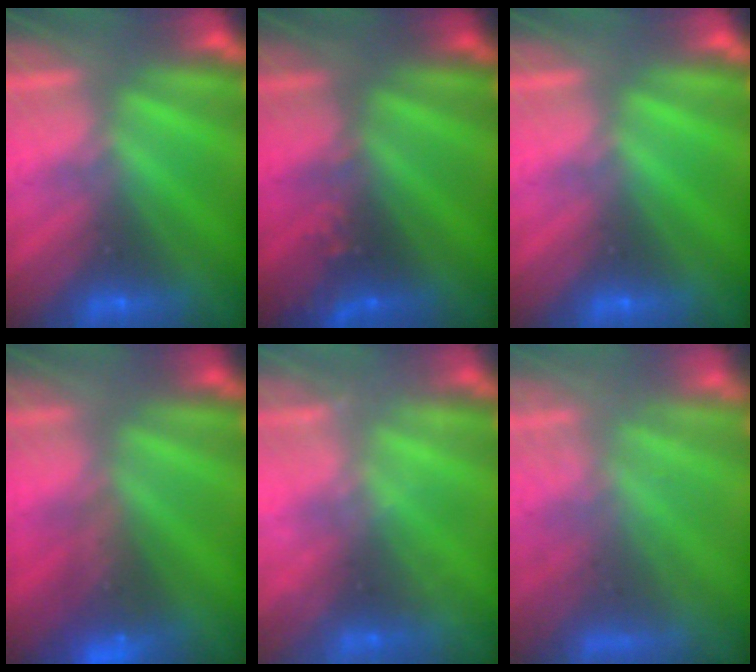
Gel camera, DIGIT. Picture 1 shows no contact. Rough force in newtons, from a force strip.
{"total": 2.4}
{"total": 0.0}
{"total": 7.0}
{"total": 2.2}
{"total": 10.6}